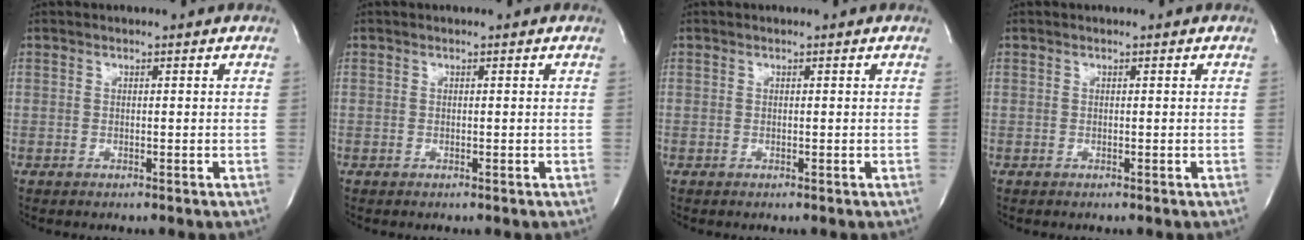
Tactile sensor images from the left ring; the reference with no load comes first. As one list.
[{"total": 0.0}, {"total": 0.0}, {"total": 0.0}]